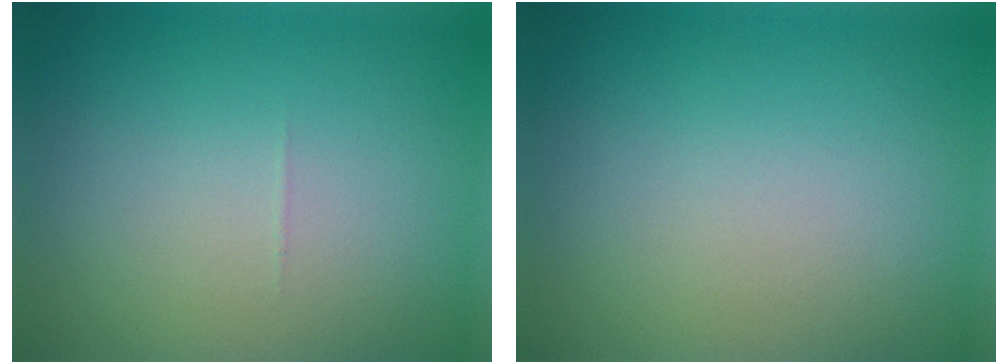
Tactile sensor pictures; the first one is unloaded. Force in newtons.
{"total": 0.0}